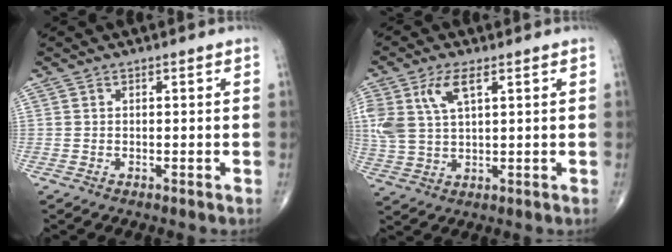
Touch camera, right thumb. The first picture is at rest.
{"total": 9.0, "force": [3.7, 4.0, 7.1], "torque": [-0.163, -0.001, 0.078]}